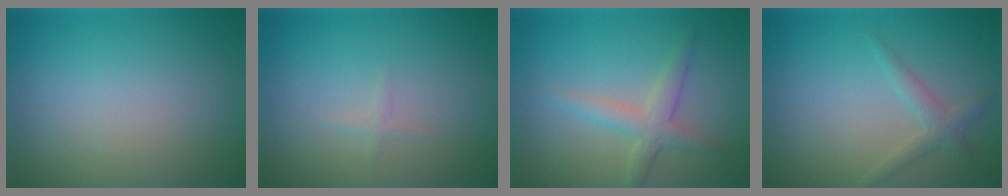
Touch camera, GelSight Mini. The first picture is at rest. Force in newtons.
{"total": 0.6, "press": 0.6, "slide": 0.0}
{"total": 2.7, "press": 2.7, "slide": 0.0}
{"total": 1.7, "press": 1.7, "slide": 0.0}